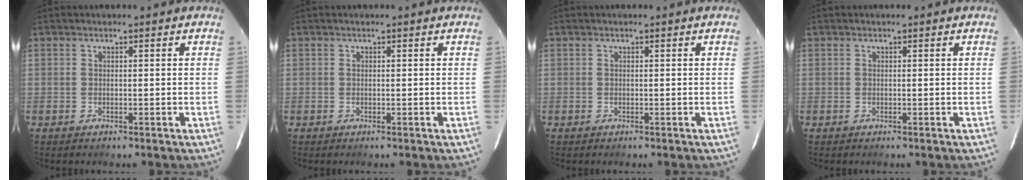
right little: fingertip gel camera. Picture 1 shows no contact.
{"total": 0.0}
{"total": 0.0}
{"total": 0.0}